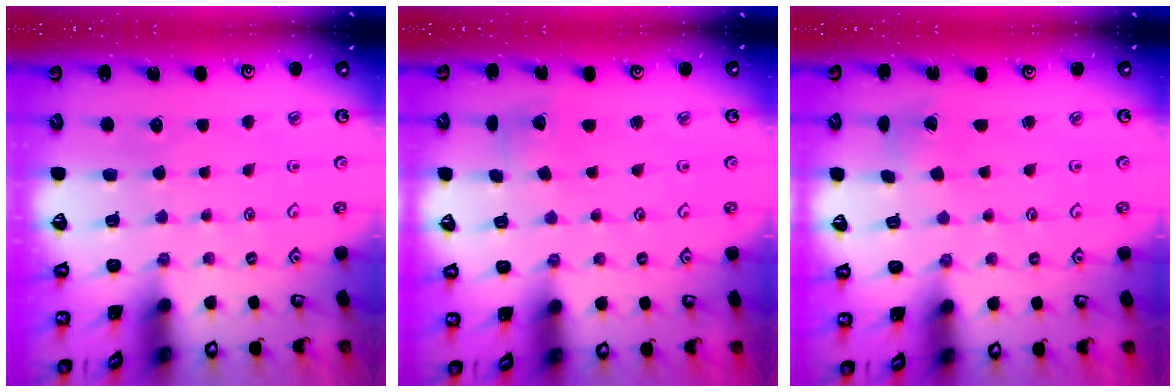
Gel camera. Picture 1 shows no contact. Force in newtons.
{"total": 1.8, "press": 1.7, "slide": 0.3}
{"total": 1.8, "press": 1.8, "slide": 0.1}